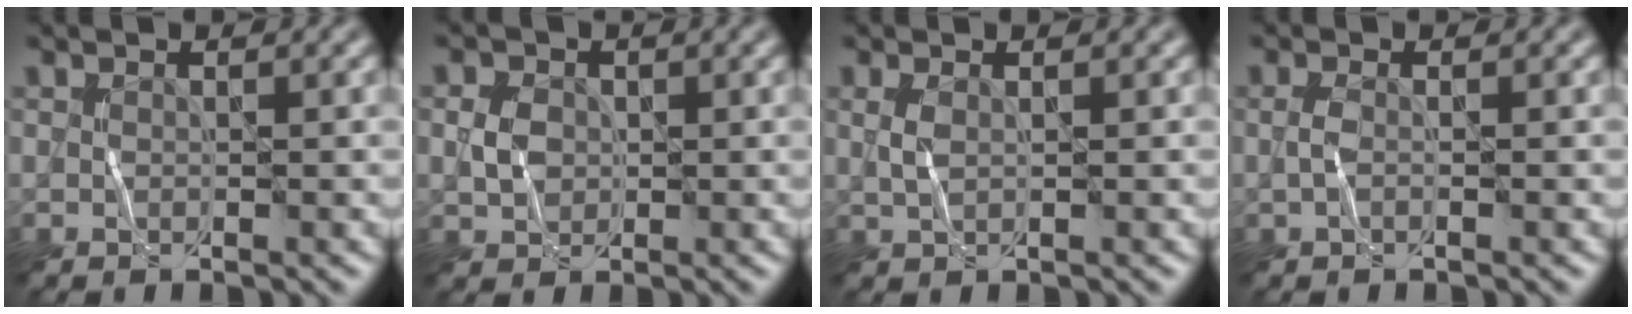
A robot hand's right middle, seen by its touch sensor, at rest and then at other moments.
{"total": 2.2, "force": [0.1, 1.8, 1.2], "torque": [-0.024, 0.002, -0.001]}
{"total": 1.2, "force": [0.4, 0.5, 1.0], "torque": [-0.028, -0.001, 0.010]}
{"total": 1.0, "force": [-0.1, 0.4, 0.9], "torque": [-0.025, 0.000, -0.006]}